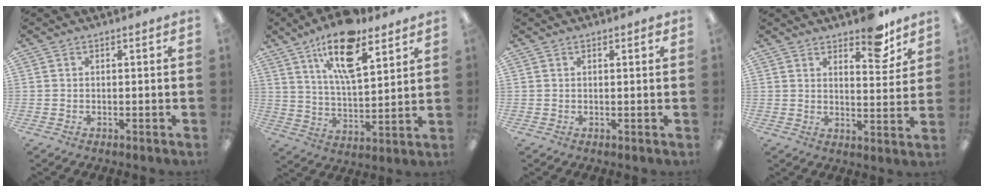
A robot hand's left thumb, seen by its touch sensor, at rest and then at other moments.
{"total": 17.0, "force": [10.6, 6.6, 11.5], "torque": [-0.194, -0.039, 0.176]}
{"total": 0.8, "force": [0.6, 0.3, 0.5], "torque": [-0.002, -0.002, 0.008]}
{"total": 9.1, "force": [7.1, 3.5, 4.5], "torque": [-0.042, -0.046, 0.120]}